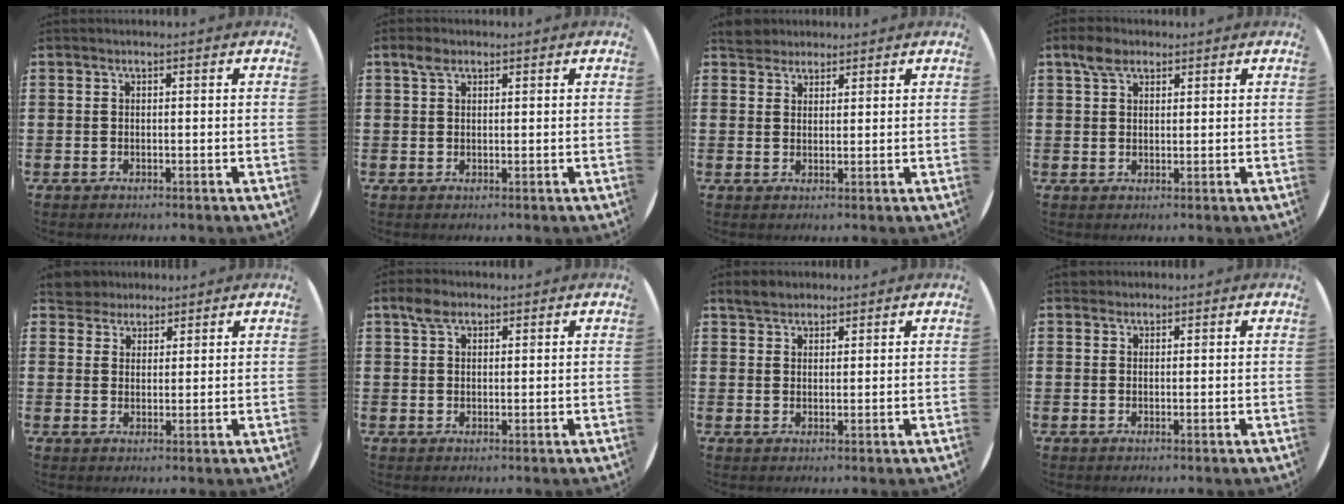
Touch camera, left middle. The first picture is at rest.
{"total": 1.8, "force": [1.2, 1.0, 0.8], "torque": [-0.011, 0.003, 0.021]}
{"total": 3.3, "force": [3.0, 1.2, 0.1], "torque": [-0.003, 0.000, 0.058]}
{"total": 3.2, "force": [2.3, 1.7, 1.4], "torque": [-0.025, 0.003, 0.042]}
{"total": 4.1, "force": [3.7, 1.6, -0.1], "torque": [-0.012, -0.001, 0.073]}
{"total": 2.8, "force": [1.9, 1.5, 1.3], "torque": [-0.022, 0.004, 0.034]}
{"total": 2.5, "force": [2.3, 1.0, 0.3], "torque": [-0.002, 0.003, 0.044]}
{"total": 0.8, "force": [0.7, 0.3, -0.1], "torque": [0.008, -0.001, 0.013]}